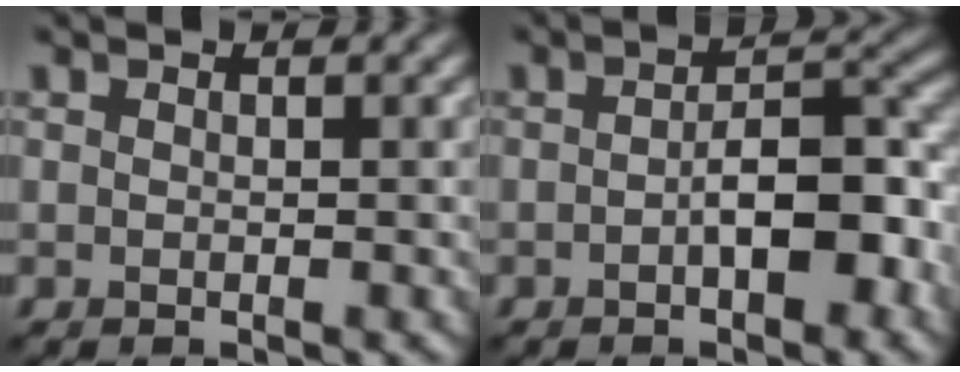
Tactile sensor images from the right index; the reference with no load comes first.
{"total": 5.1, "force": [-1.3, 2.0, 4.5], "torque": [-0.069, 0.008, -0.023]}